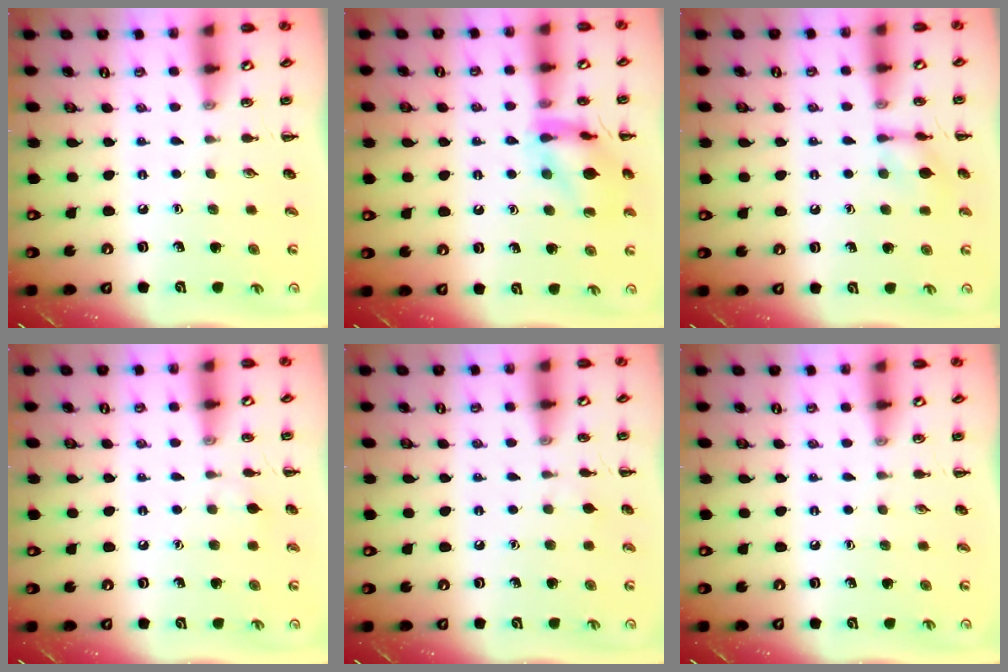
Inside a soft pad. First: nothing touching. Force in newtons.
{"total": 12.8, "press": 12.7, "slide": 1.3}
{"total": 7.7, "press": 7.7, "slide": 0.5}
{"total": 3.7, "press": 3.4, "slide": 1.5}
{"total": 4.0, "press": 3.8, "slide": 1.4}
{"total": 0.0}